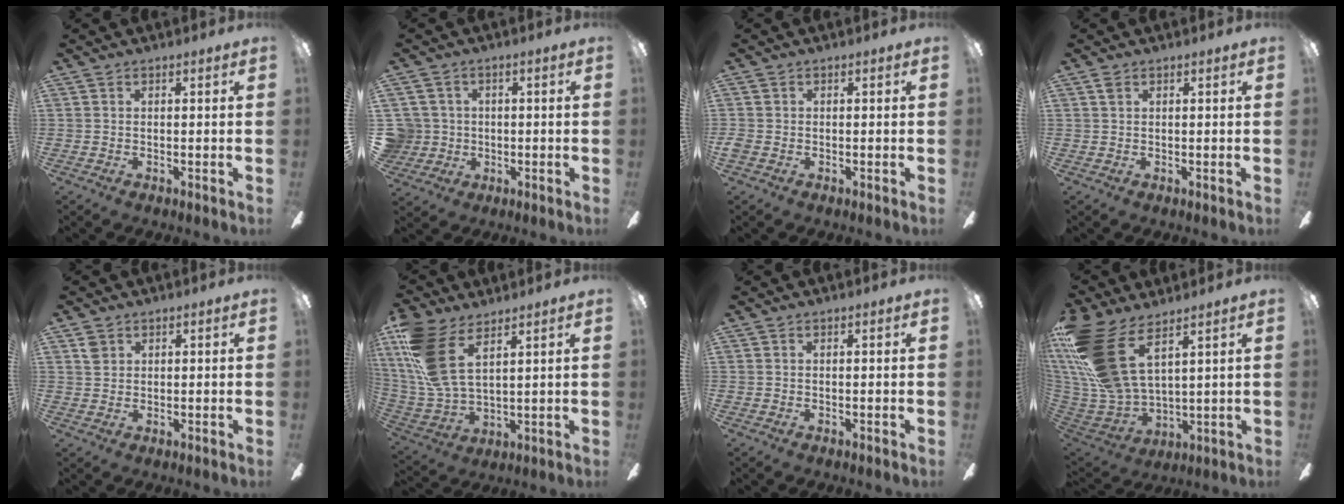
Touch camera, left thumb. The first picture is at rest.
{"total": 5.9, "force": [0.2, 5.8, 0.8], "torque": [-0.040, 0.006, 0.009]}
{"total": 1.4, "force": [-0.7, 1.0, 0.5], "torque": [-0.007, 0.002, -0.012]}
{"total": 0.9, "force": [0.5, 0.4, 0.6], "torque": [-0.013, 0.004, 0.008]}
{"total": 1.9, "force": [1.2, 1.4, 0.5], "torque": [0.006, -0.009, 0.021]}
{"total": 15.6, "force": [8.2, 7.1, 11.2], "torque": [-0.262, -0.039, 0.150]}
{"total": 0.0}
{"total": 22.8, "force": [11.3, 10.9, 16.5], "torque": [-0.382, -0.055, 0.207]}